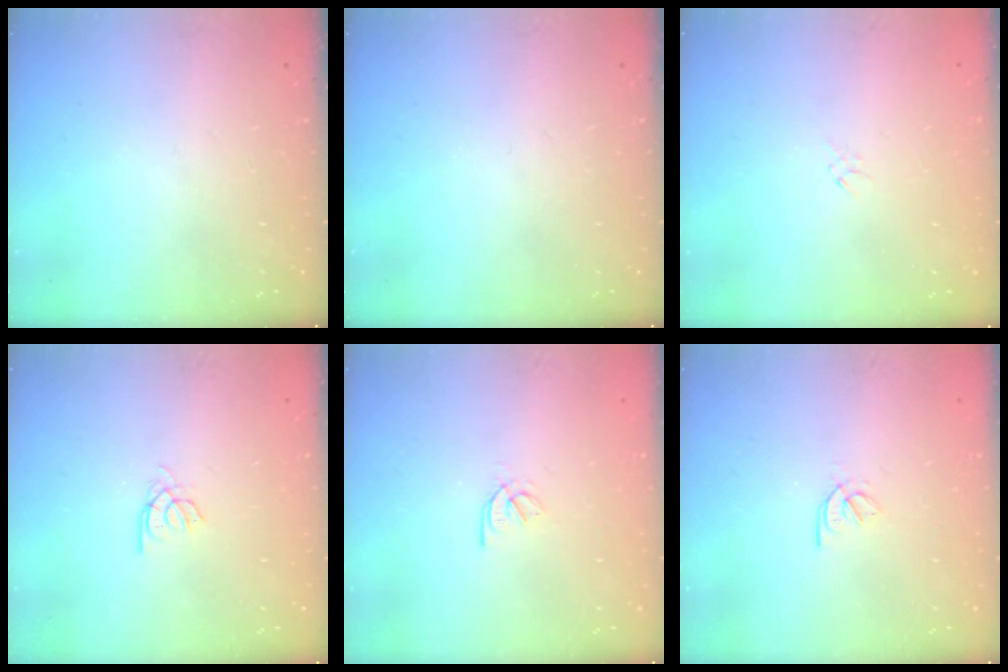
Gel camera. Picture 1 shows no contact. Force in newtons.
{"total": 0.0}
{"total": 0.9, "press": 0.8, "slide": 0.4}
{"total": 2.2, "press": 2.1, "slide": 0.4}
{"total": 2.5, "press": 2.4, "slide": 0.5}
{"total": 2.5, "press": 2.4, "slide": 0.5}